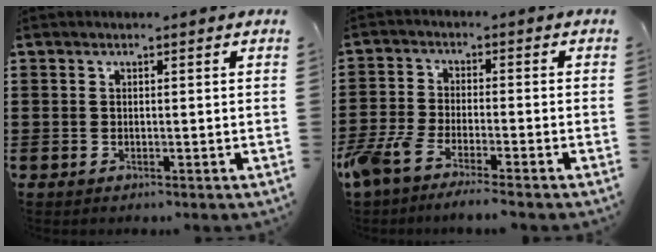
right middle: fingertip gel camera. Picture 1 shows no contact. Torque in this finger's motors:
{"motor_torque": [1.67, -0.47, 0.52, 0.21]}